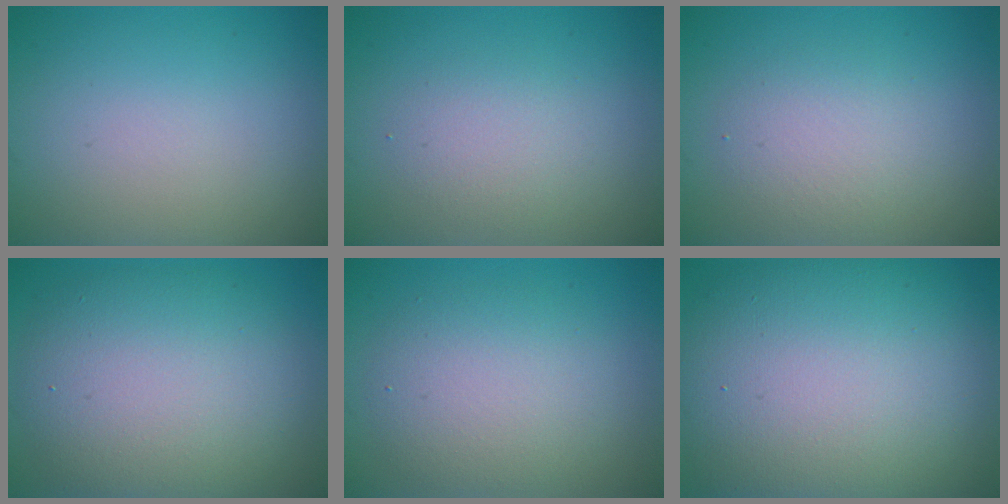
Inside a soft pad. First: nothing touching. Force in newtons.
{"total": 2.2, "press": 2.1, "slide": 0.2}
{"total": 2.9, "press": 2.9, "slide": 0.2}
{"total": 9.1, "press": 9.1, "slide": 0.6}
{"total": 4.7, "press": 4.6, "slide": 0.4}
{"total": 15.8, "press": 15.8, "slide": 0.6}